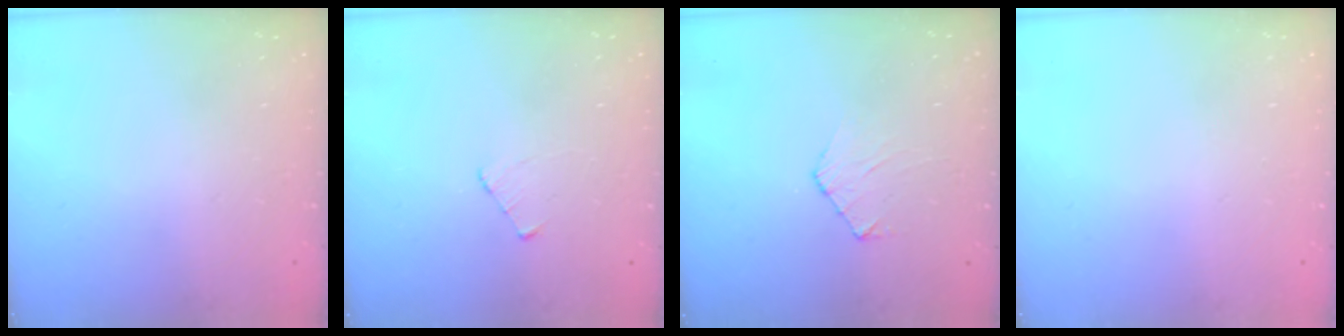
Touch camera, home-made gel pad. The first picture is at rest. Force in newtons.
{"total": 2.9, "press": 2.8, "slide": 0.3}
{"total": 5.4, "press": 5.4, "slide": 0.5}
{"total": 0.0}